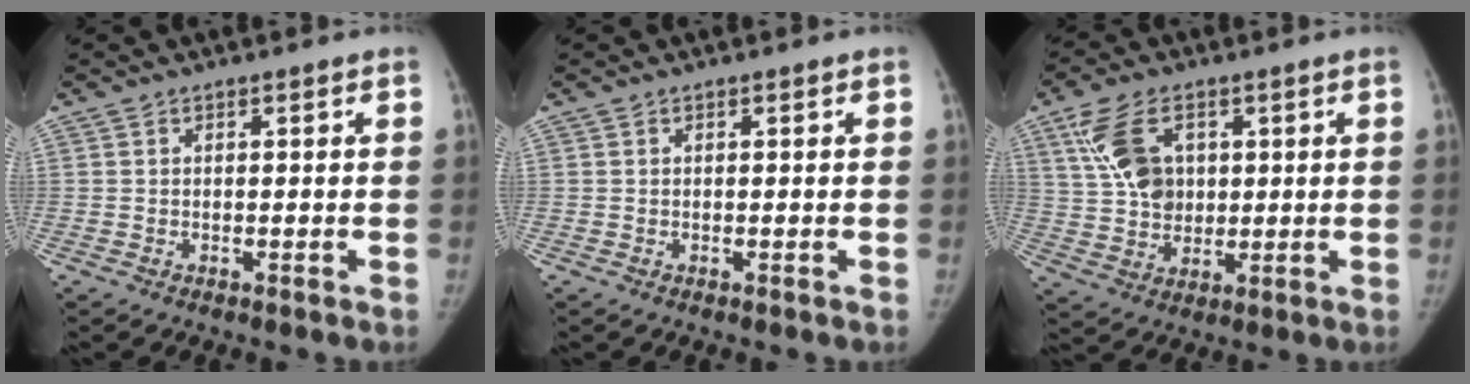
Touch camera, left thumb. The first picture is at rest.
{"total": 0.0}
{"total": 10.5, "force": [3.7, 7.2, 6.6], "torque": [-0.106, -0.008, 0.076]}